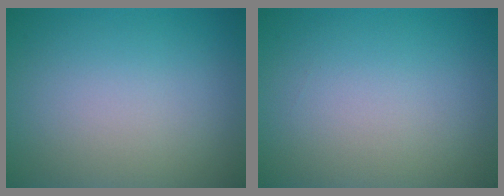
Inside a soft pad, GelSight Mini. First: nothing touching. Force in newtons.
{"total": 0.0}